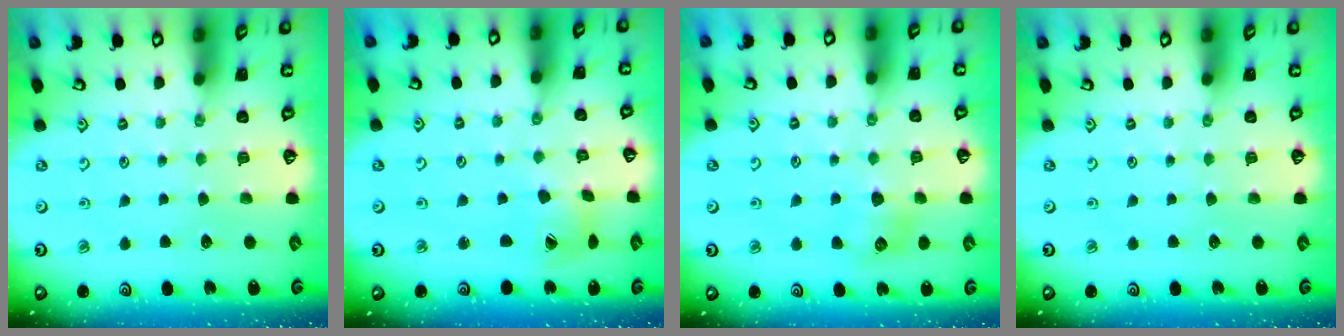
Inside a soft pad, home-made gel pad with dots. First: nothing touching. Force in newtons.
{"total": 6.1, "press": 6.1, "slide": 0.5}
{"total": 6.5, "press": 6.4, "slide": 0.6}
{"total": 0.0}